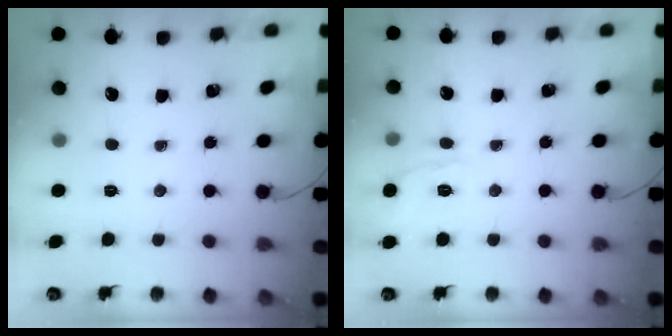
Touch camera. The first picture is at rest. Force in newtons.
{"total": 9.6, "press": 9.6, "slide": 1.2}